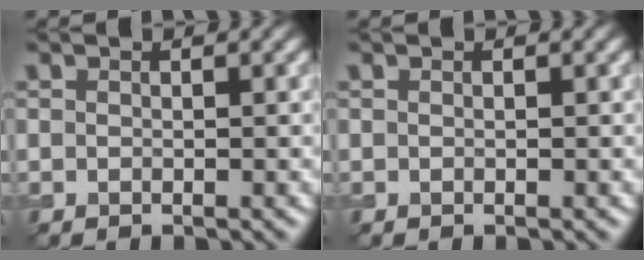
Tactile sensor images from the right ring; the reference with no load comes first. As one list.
[{"total": 0.0}]